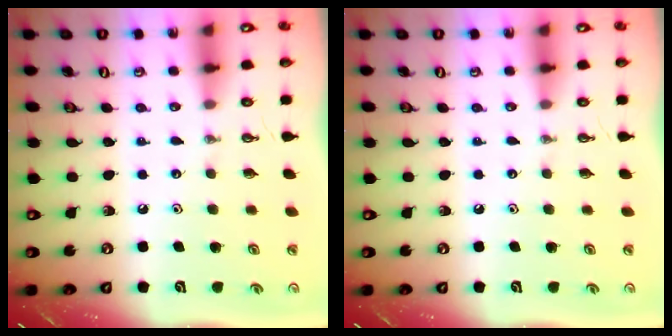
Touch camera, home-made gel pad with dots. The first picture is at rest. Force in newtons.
{"total": 0.0}